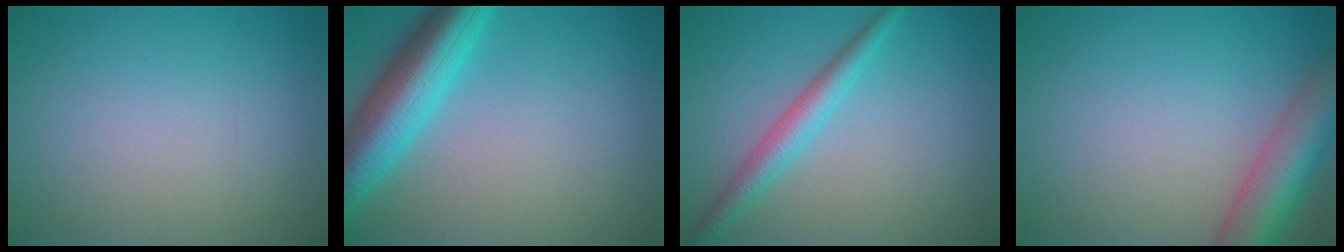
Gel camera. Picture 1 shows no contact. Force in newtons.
{"total": 7.4, "press": 7.4, "slide": 0.3}
{"total": 3.0, "press": 3.0, "slide": 0.1}
{"total": 6.9, "press": 6.9, "slide": 0.4}